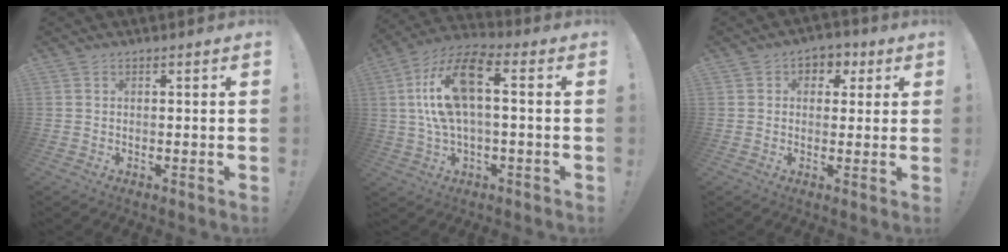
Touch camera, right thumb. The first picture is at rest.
{"total": 16.3, "force": [2.3, 6.7, 14.7], "torque": [-0.283, 0.009, 0.035]}
{"total": 4.8, "force": [1.1, 4.3, 2.0], "torque": [-0.012, 0.000, 0.018]}